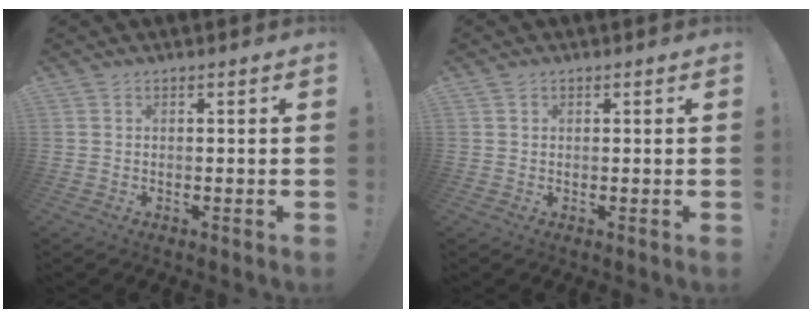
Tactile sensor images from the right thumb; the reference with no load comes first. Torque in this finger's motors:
{"motor_torque": [-0.18, -0.15, -0.15, -0.06, 0.12]}